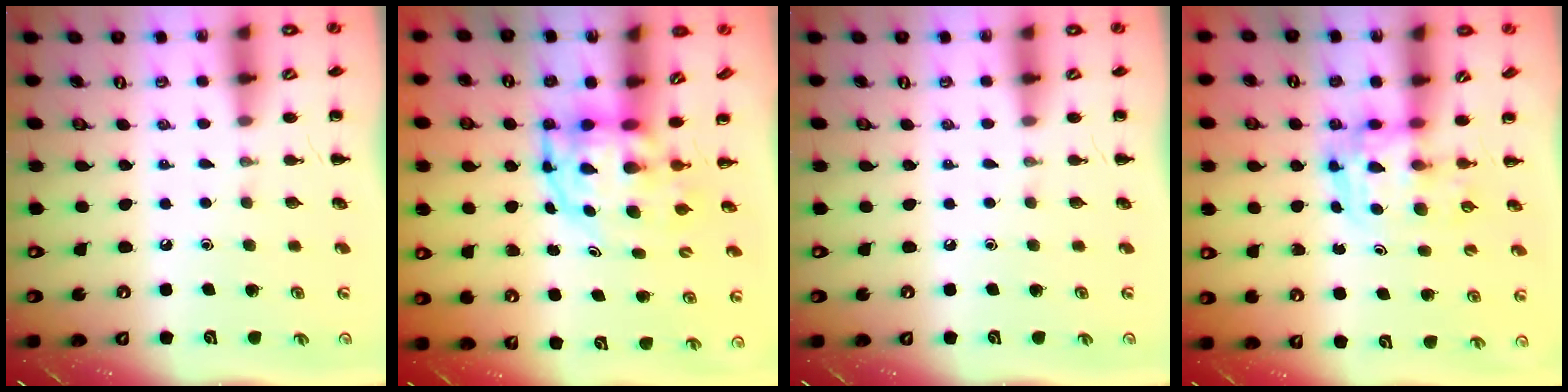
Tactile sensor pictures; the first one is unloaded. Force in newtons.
{"total": 5.2, "press": 5.0, "slide": 1.1}
{"total": 0.0}
{"total": 3.4, "press": 3.4, "slide": 0.7}